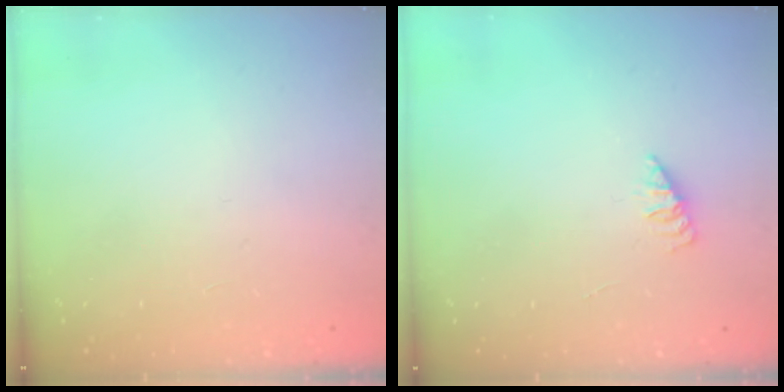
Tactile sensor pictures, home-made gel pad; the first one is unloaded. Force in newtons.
{"total": 1.8, "press": 1.8, "slide": 0.4}